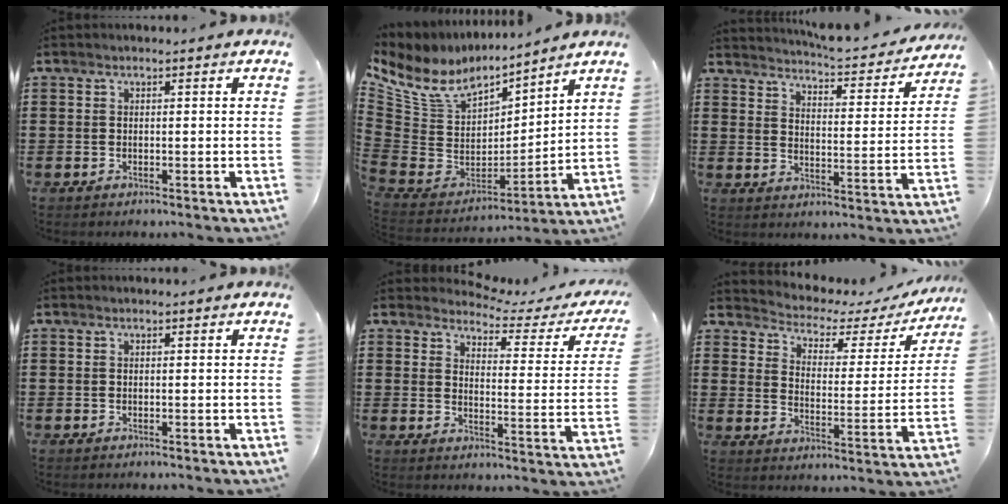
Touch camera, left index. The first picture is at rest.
{"total": 8.9, "force": [6.2, 5.1, 3.9], "torque": [-0.119, -0.045, 0.112]}
{"total": 4.3, "force": [4.2, -0.3, 0.6], "torque": [-0.030, -0.040, 0.066]}
{"total": 0.0}
{"total": 3.3, "force": [3.1, 0.5, 1.1], "torque": [-0.035, -0.024, 0.046]}
{"total": 3.0, "force": [2.6, 1.3, 1.0], "torque": [-0.039, -0.022, 0.033]}